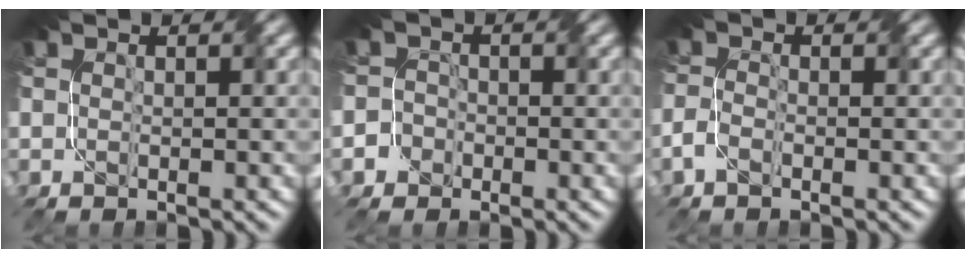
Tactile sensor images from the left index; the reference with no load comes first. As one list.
[{"total": 2.3, "force": [-1.7, 1.6, -0.2], "torque": [0.027, 0.009, -0.034]}, {"total": 1.6, "force": [-1.4, 0.3, 0.7], "torque": [-0.016, 0.005, -0.033]}]